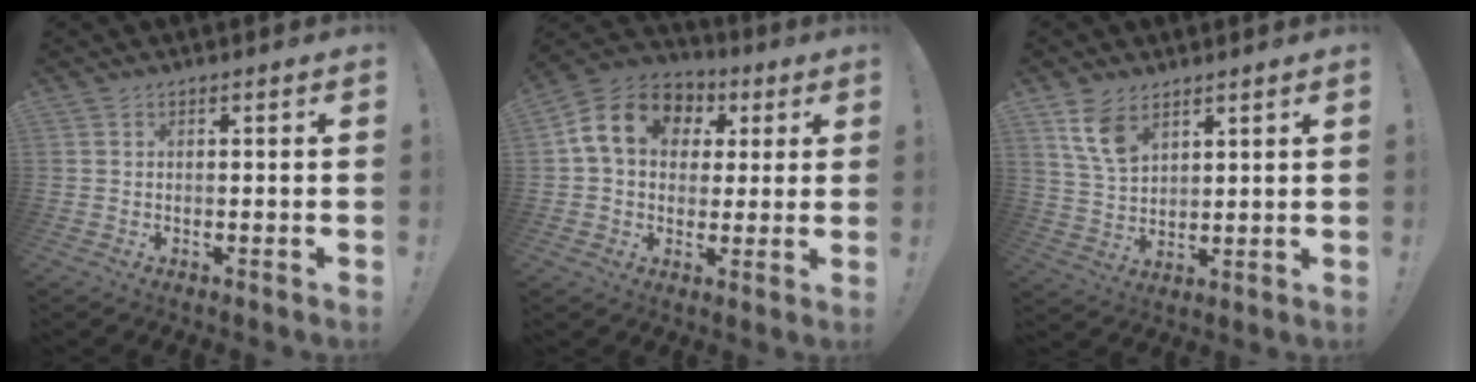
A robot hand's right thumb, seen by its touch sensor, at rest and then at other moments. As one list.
[{"total": 14.9, "force": [4.4, 11.4, 8.5], "torque": [-0.126, 0.001, 0.088]}, {"total": 9.0, "force": [5.6, 5.0, 5.0], "torque": [-0.095, -0.020, 0.109]}]